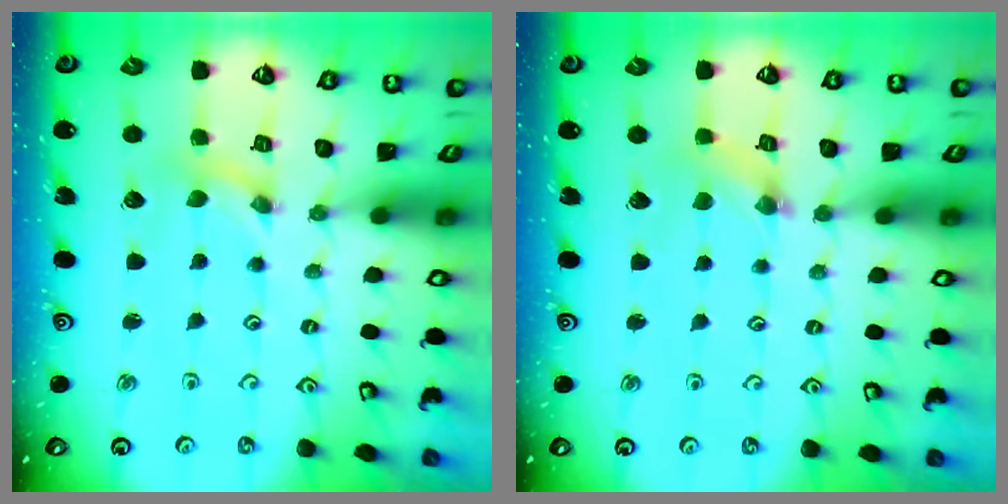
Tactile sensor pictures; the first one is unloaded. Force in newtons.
{"total": 1.9, "press": 1.8, "slide": 0.3}